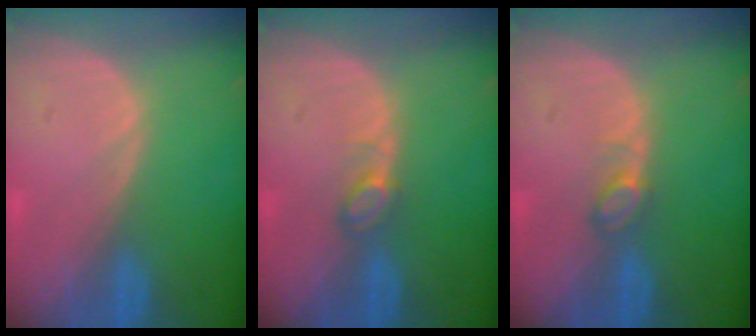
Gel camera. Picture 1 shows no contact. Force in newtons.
{"total": 2.2, "press": 2.2, "slide": 0.3}
{"total": 2.2, "press": 2.2, "slide": 0.3}